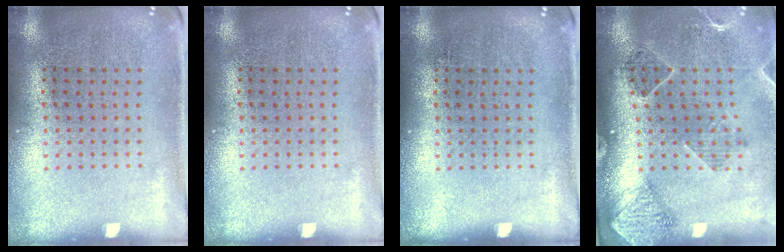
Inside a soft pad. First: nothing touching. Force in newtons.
{"total": 0.0}
{"total": 0.0}
{"total": 1.6, "press": 1.6, "slide": 0.1}